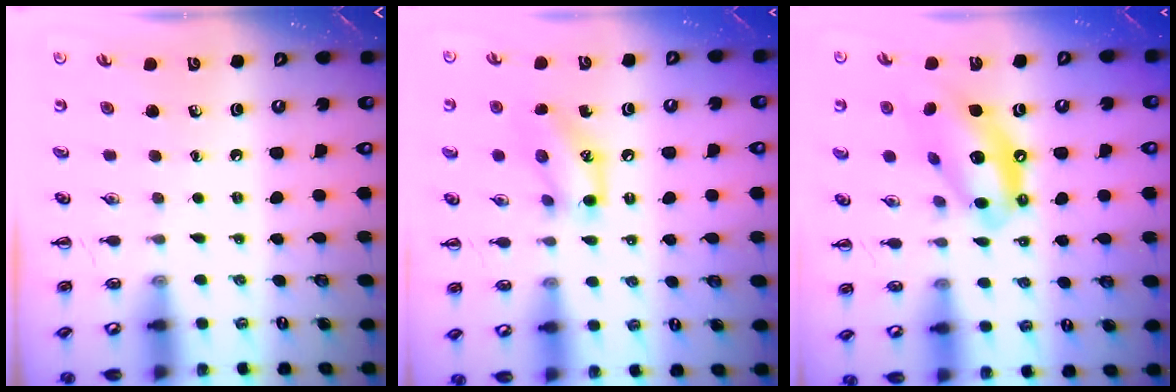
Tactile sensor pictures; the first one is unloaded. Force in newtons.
{"total": 12.2, "press": 12.0, "slide": 2.0}
{"total": 14.8, "press": 14.2, "slide": 4.0}